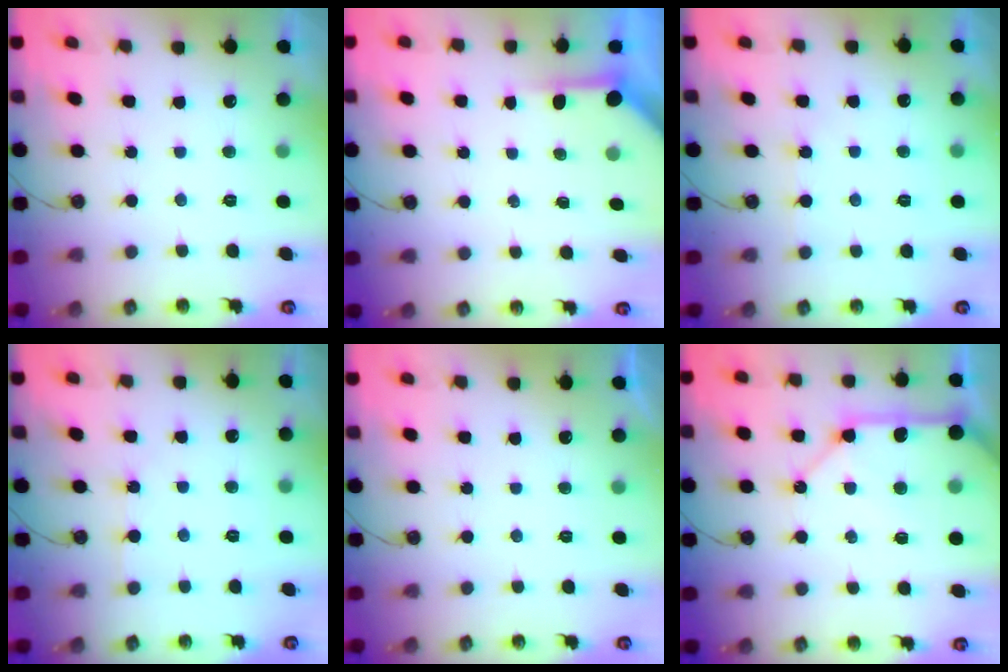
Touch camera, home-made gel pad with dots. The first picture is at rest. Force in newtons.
{"total": 3.5, "press": 3.5, "slide": 0.4}
{"total": 2.9, "press": 2.9, "slide": 0.5}
{"total": 3.2, "press": 3.2, "slide": 0.4}
{"total": 0.0}
{"total": 14.4, "press": 14.3, "slide": 2.1}